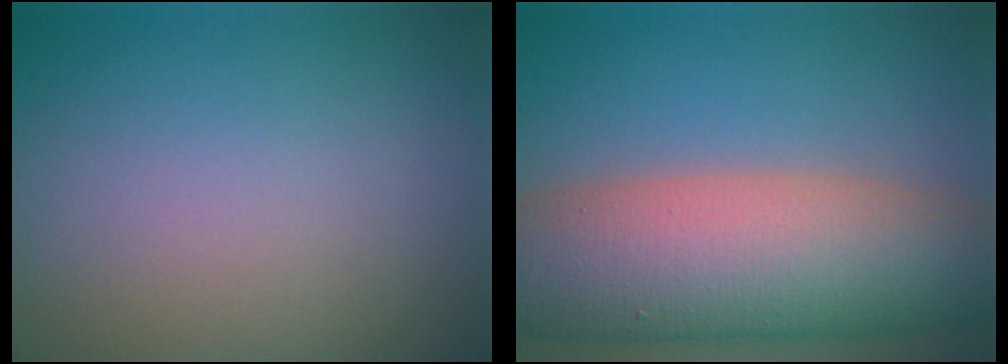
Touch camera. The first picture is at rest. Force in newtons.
{"total": 13.1, "press": 13.1, "slide": 0.7}